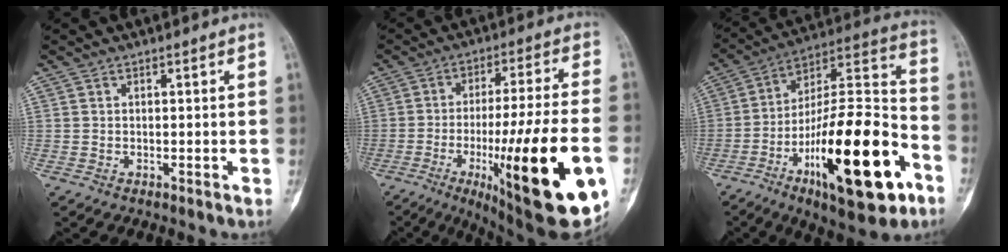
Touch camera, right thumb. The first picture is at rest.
{"total": 27.4, "force": [-8.5, 5.2, 25.6], "torque": [-0.366, -0.007, -0.114]}
{"total": 29.9, "force": [-12.3, 10.0, 25.3], "torque": [-0.403, 0.065, -0.187]}